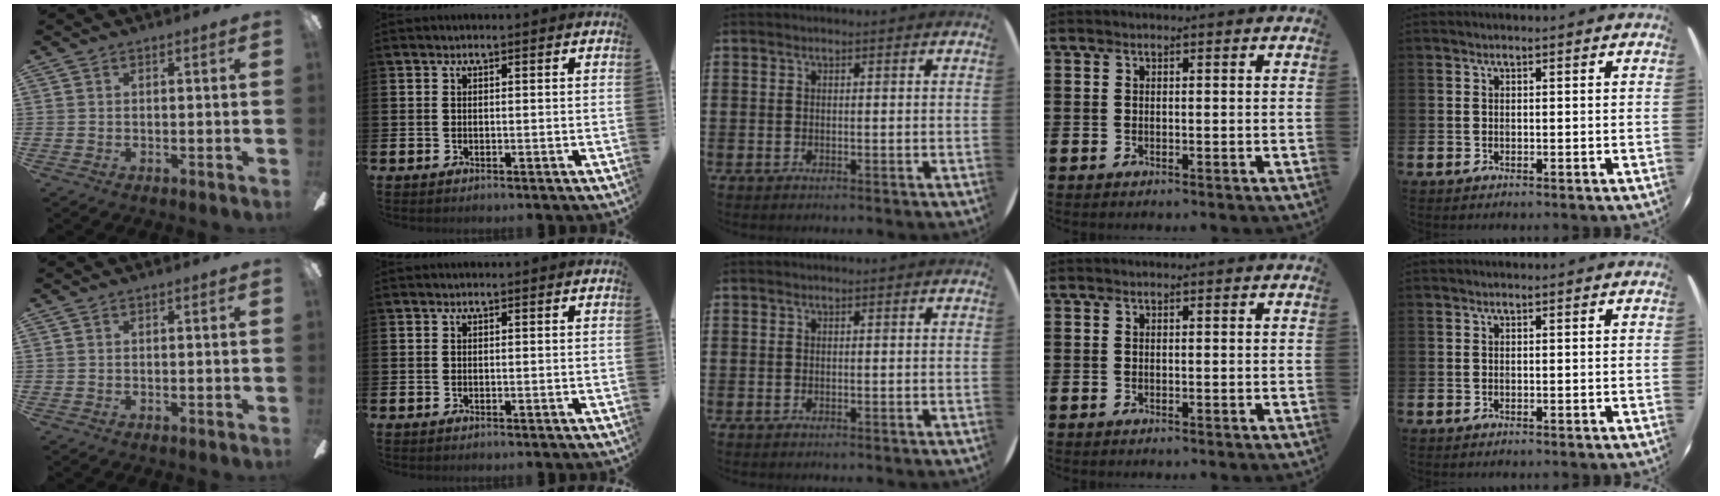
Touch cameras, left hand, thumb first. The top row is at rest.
{}